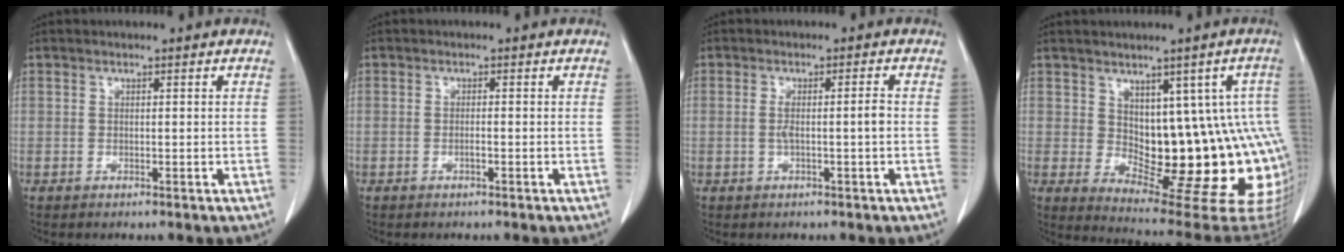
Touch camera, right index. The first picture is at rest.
{"total": 0.7, "force": [-0.3, 0.0, 0.6], "torque": [-0.014, 0.001, -0.005]}
{"total": 2.9, "force": [-0.4, 0.0, 2.8], "torque": [-0.052, 0.004, -0.004]}
{"total": 16.2, "force": [0.5, 7.2, 14.5], "torque": [-0.127, 0.018, 0.026]}